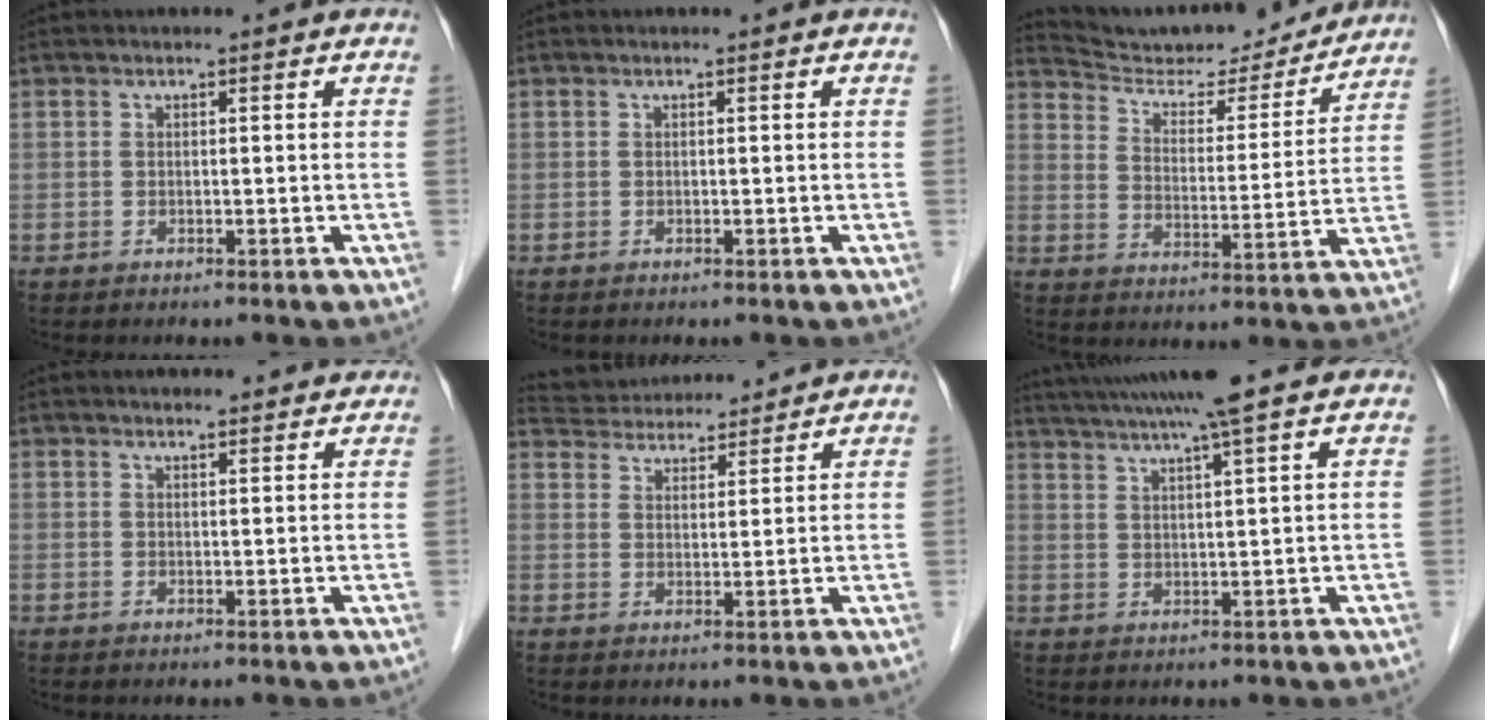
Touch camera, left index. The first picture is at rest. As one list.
[{"total": 0.0}, {"total": 18.0, "force": [17.2, 3.3, 4.1], "torque": [-0.062, -0.011, 0.245]}, {"total": 5.5, "force": [5.0, 1.4, 1.7], "torque": [-0.017, 0.016, 0.057]}, {"total": 11.5, "force": [10.9, 2.5, 2.6], "torque": [-0.047, 0.033, 0.173]}, {"total": 11.7, "force": [9.9, -1.2, 6.1], "torque": [-0.111, 0.020, 0.146]}]